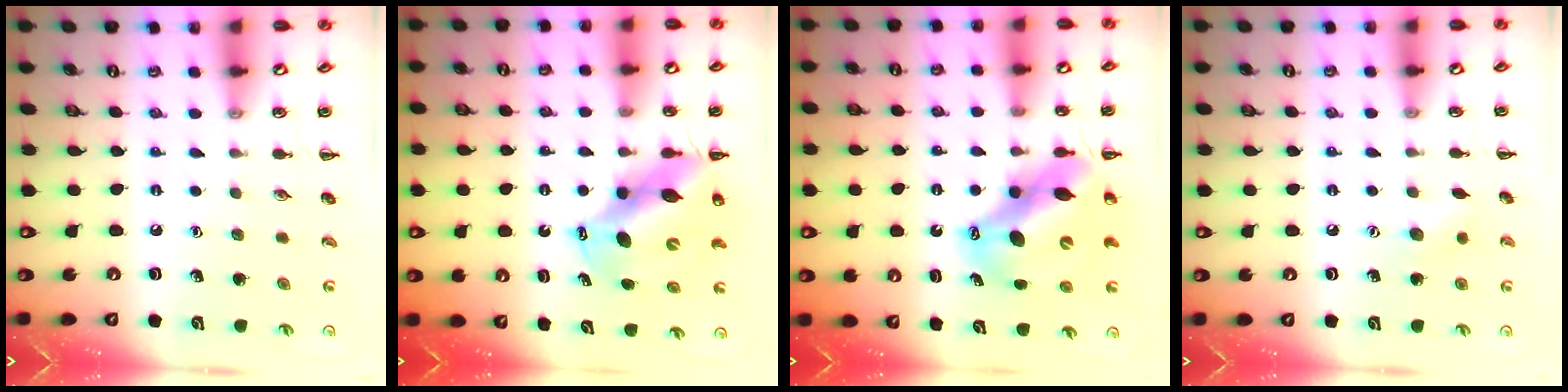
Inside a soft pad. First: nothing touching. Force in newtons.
{"total": 11.9, "press": 11.6, "slide": 2.8}
{"total": 13.5, "press": 13.1, "slide": 3.5}
{"total": 6.6, "press": 6.4, "slide": 1.3}